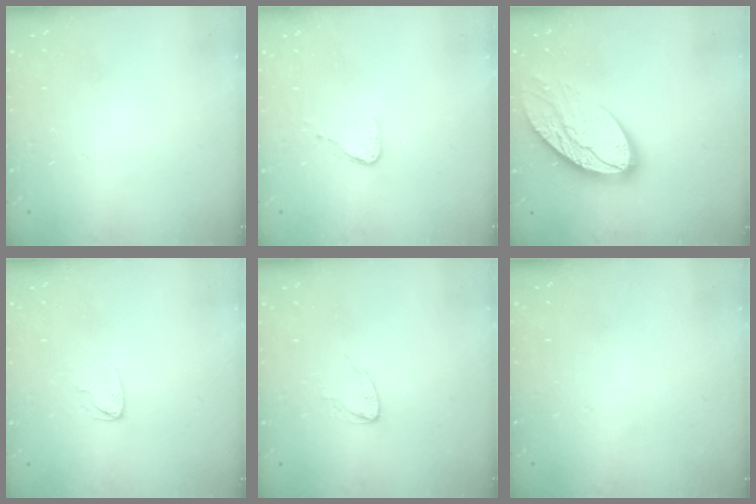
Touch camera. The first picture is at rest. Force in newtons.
{"total": 4.2, "press": 4.2, "slide": 0.4}
{"total": 15.3, "press": 15.2, "slide": 0.9}
{"total": 3.1, "press": 3.0, "slide": 0.3}
{"total": 2.3, "press": 2.3, "slide": 0.2}
{"total": 0.0}